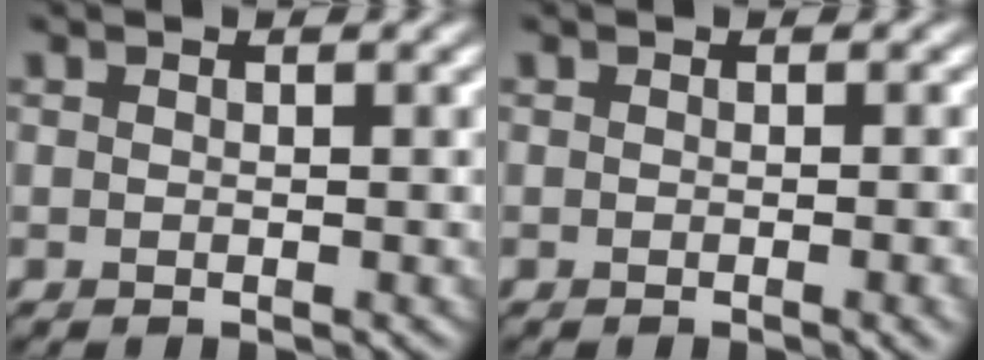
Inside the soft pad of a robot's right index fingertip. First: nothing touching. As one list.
[{"total": 2.3, "force": [-0.5, 0.7, 2.2], "torque": [-0.018, -0.002, -0.007]}]